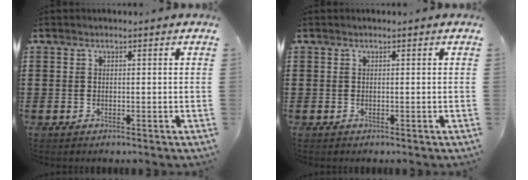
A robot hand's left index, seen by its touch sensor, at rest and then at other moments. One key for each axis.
{"total": 0.0}